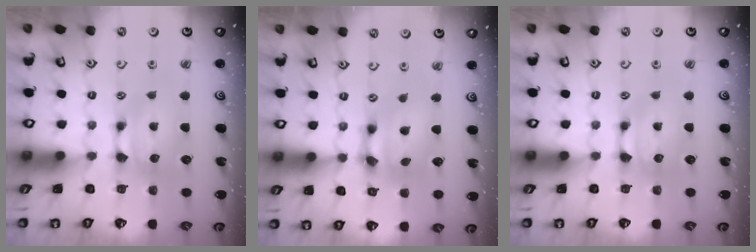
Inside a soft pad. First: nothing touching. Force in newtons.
{"total": 5.7, "press": 5.3, "slide": 2.2}
{"total": 1.2, "press": 0.9, "slide": 0.9}